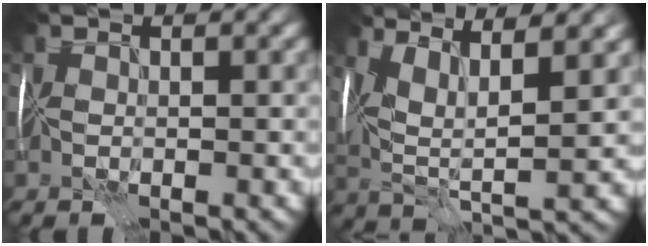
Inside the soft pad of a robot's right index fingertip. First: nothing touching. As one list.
[{"total": 6.0, "force": [2.8, 1.3, 5.2], "torque": [-0.108, 0.000, 0.057]}]